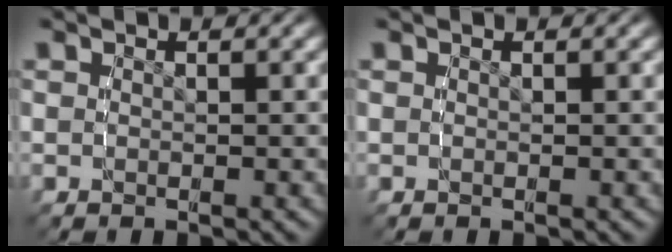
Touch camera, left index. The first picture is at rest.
{"total": 0.0}